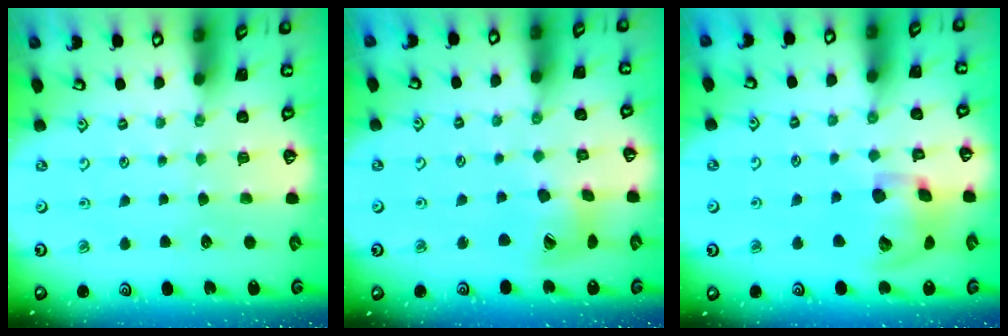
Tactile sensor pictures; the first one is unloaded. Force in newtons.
{"total": 13.4, "press": 13.3, "slide": 1.5}
{"total": 15.0, "press": 14.8, "slide": 2.3}